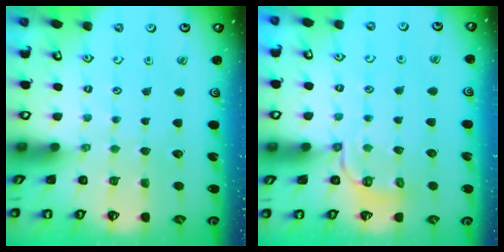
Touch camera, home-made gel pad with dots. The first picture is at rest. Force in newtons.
{"total": 3.9, "press": 3.5, "slide": 1.7}